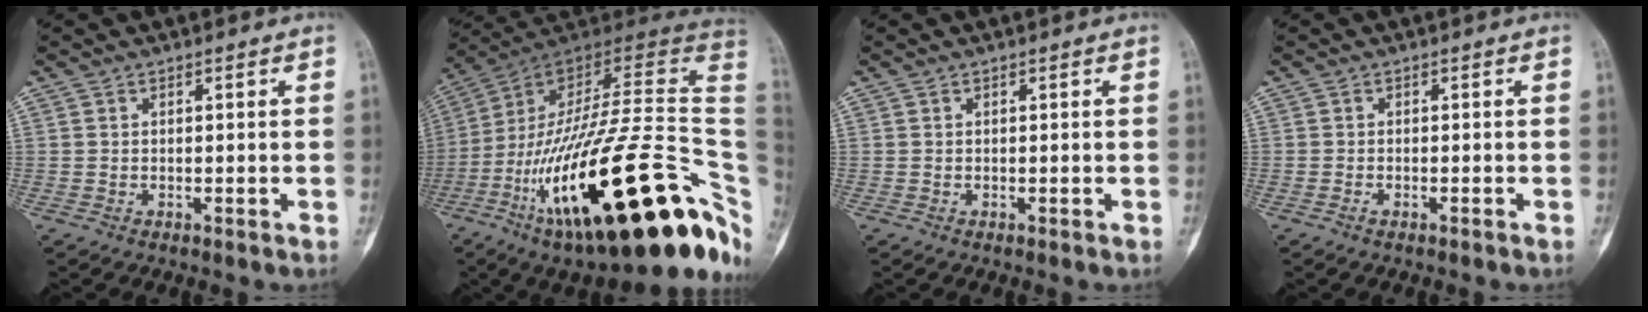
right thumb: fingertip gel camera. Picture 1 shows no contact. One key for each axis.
{"total": 40.1, "fx": -11.7, "fy": 13.5, "fz": 35.9, "tx": -0.490, "ty": 0.064, "tz": -0.188}
{"total": 0.0}
{"total": 0.8, "fx": -0.6, "fy": 0.2, "fz": 0.5, "tx": -0.014, "ty": 0.008, "tz": -0.006}